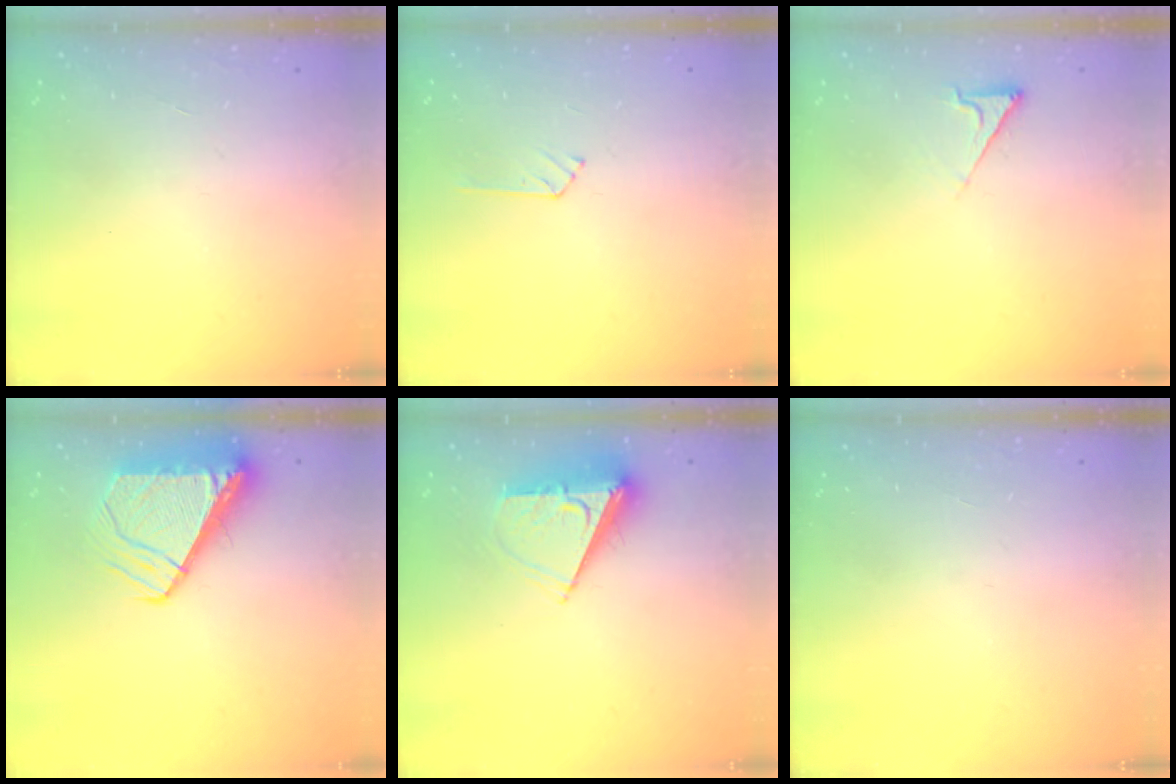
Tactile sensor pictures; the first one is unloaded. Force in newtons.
{"total": 2.8, "press": 2.8, "slide": 0.3}
{"total": 4.4, "press": 4.3, "slide": 0.7}
{"total": 9.1, "press": 9.1, "slide": 1.1}
{"total": 8.1, "press": 8.1, "slide": 0.5}
{"total": 0.0}